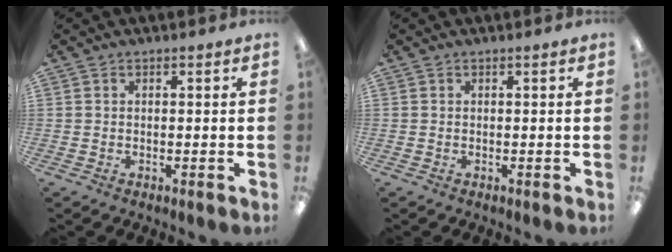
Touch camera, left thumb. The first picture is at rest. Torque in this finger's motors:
{"motor_torque": [0.00, 0.00, 0.01, 0.00, 0.00]}